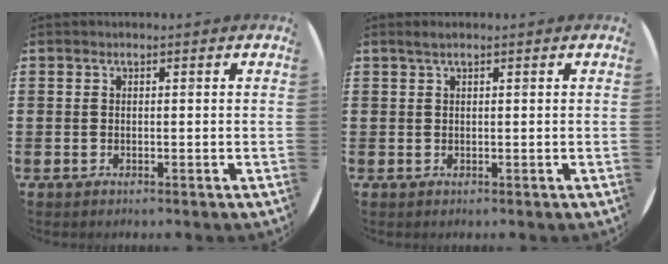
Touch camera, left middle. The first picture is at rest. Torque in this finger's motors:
{"motor_torque": [0.34, -0.25, 0.02, 0.00]}